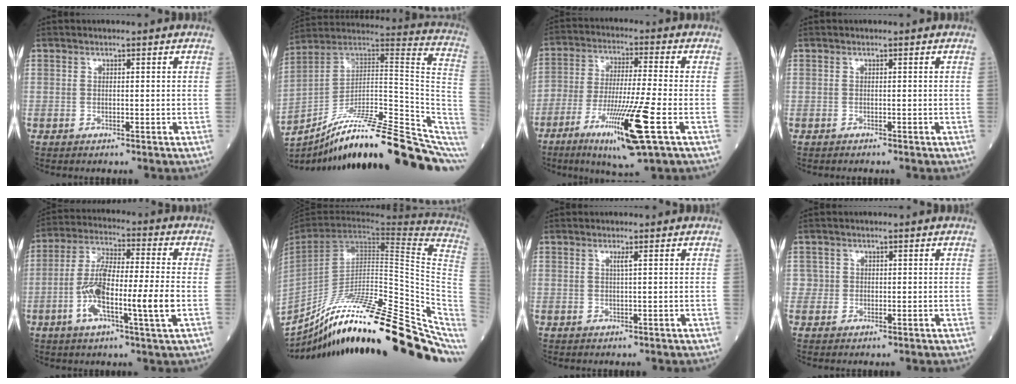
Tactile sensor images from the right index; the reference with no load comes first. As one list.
[{"total": 25.5, "force": [-18.2, 3.8, 17.5], "torque": [-0.172, 0.042, -0.285]}, {"total": 12.9, "force": [-5.8, 0.2, 11.6], "torque": [-0.219, -0.026, -0.101]}, {"total": 0.0}, {"total": 12.9, "force": [-3.2, 1.0, 12.4], "torque": [-0.238, 0.003, -0.063]}, {"total": 33.7, "force": [-24.0, 5.9, 22.9], "torque": [-0.260, -0.024, -0.357]}, {"total": 0.9, "force": [0.4, -0.2, 0.8], "torque": [-0.018, -0.001, 0.007]}, {"total": 1.5, "force": [0.2, 1.5, -0.1], "torque": [0.013, 0.004, -0.002]}]